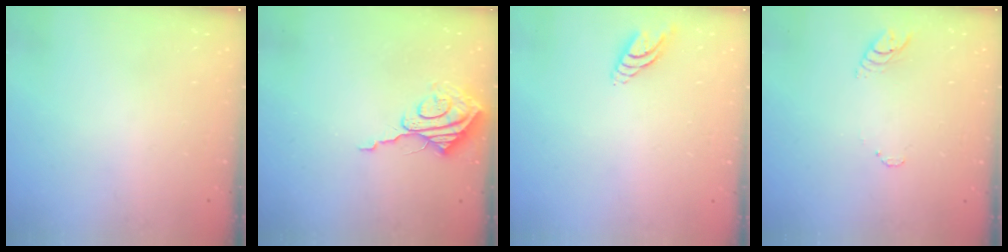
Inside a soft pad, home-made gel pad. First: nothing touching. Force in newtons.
{"total": 9.2, "press": 9.1, "slide": 0.9}
{"total": 6.0, "press": 5.9, "slide": 0.9}
{"total": 3.2, "press": 3.2, "slide": 0.4}